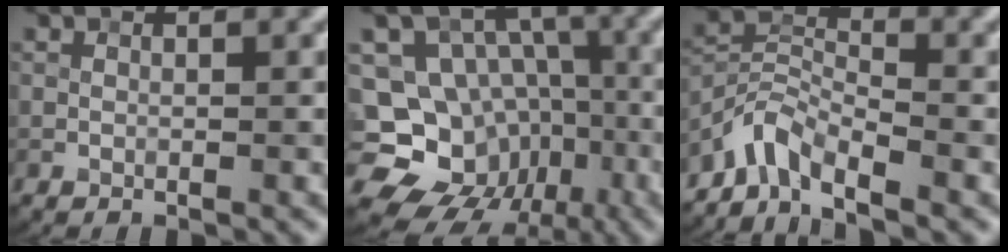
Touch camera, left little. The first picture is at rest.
{"total": 14.0, "force": [-5.2, 12.1, 4.6], "torque": [-0.076, 0.002, -0.096]}
{"total": 4.1, "force": [-3.5, 1.3, 1.8], "torque": [-0.029, 0.003, -0.084]}